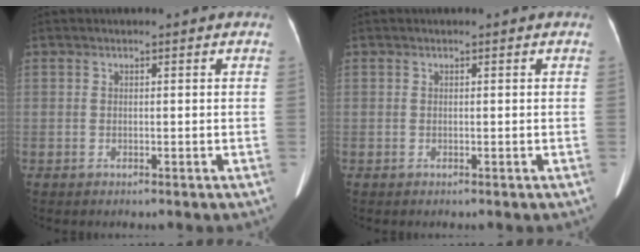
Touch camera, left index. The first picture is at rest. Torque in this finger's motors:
{"motor_torque": [-0.04, -0.10, -0.02, -0.01]}